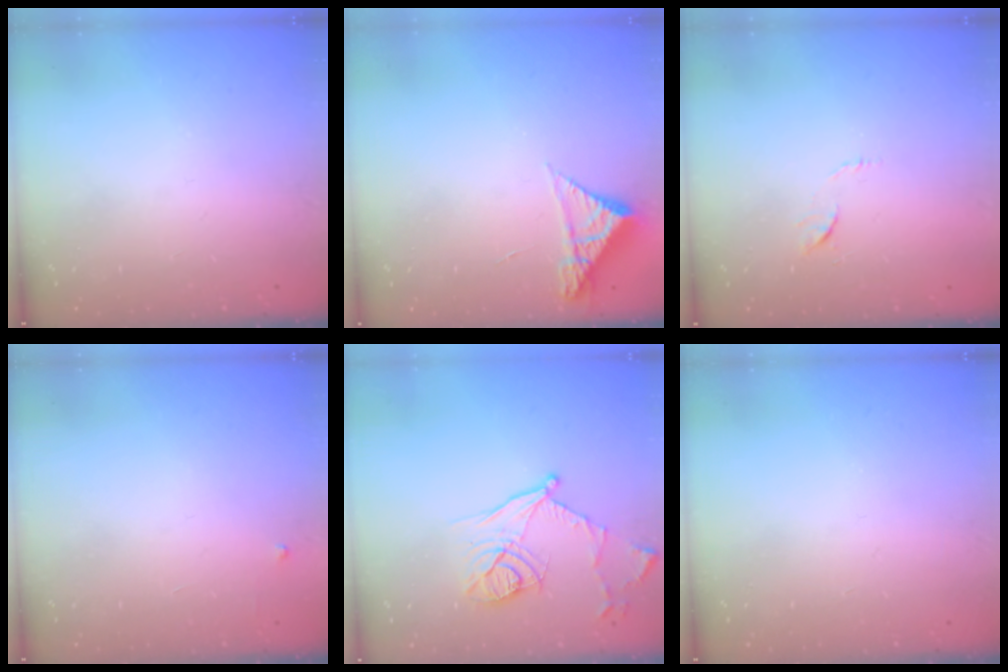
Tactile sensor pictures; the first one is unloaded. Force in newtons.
{"total": 4.9, "press": 4.9, "slide": 0.4}
{"total": 4.6, "press": 4.5, "slide": 0.5}
{"total": 2.6, "press": 2.6, "slide": 0.4}
{"total": 13.8, "press": 13.7, "slide": 1.8}
{"total": 0.0}